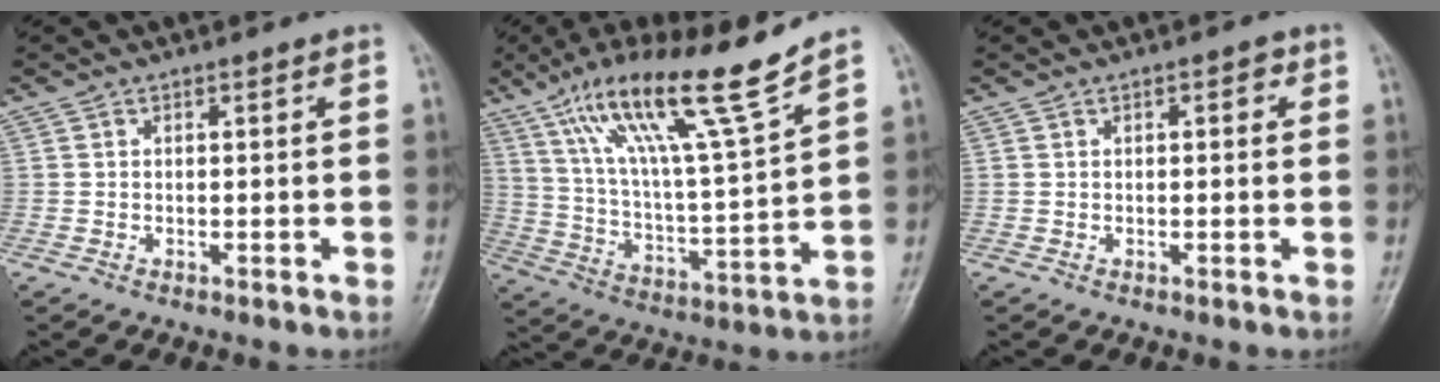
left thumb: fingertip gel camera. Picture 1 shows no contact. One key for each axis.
{"total": 18.4, "fx": 12.6, "fy": 1.0, "fz": 13.3, "tx": -0.220, "ty": -0.058, "tz": 0.224}
{"total": 1.9, "fx": 0.6, "fy": 1.0, "fz": 1.5, "tx": -0.009, "ty": 0.004, "tz": 0.004}